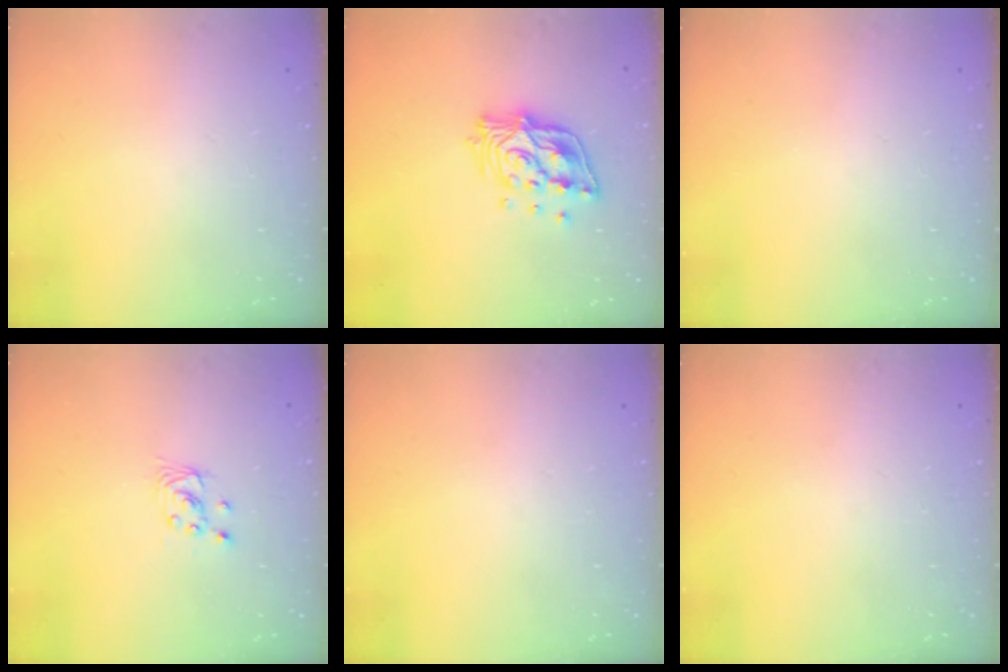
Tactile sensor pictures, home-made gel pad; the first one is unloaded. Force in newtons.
{"total": 14.7, "press": 14.6, "slide": 1.4}
{"total": 0.0}
{"total": 2.4, "press": 2.4, "slide": 0.2}
{"total": 0.0}
{"total": 0.0}